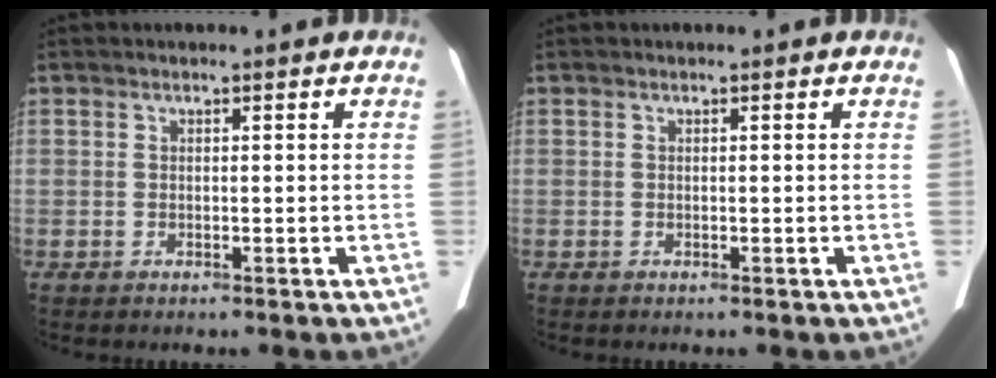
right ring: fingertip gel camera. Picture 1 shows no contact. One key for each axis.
{"total": 0.0}